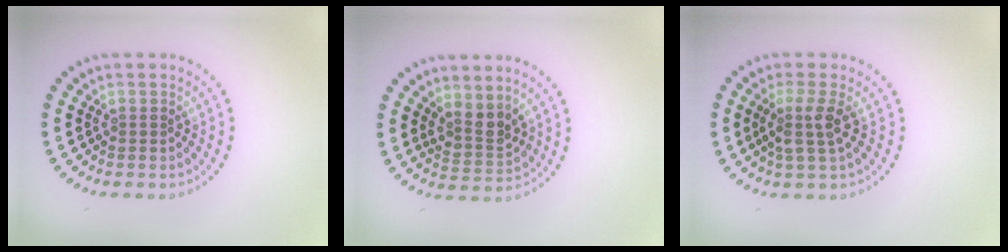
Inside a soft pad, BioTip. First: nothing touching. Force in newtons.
{"total": 2.5, "press": 1.9, "slide": 1.6}
{"total": 2.4, "press": 1.9, "slide": 1.5}